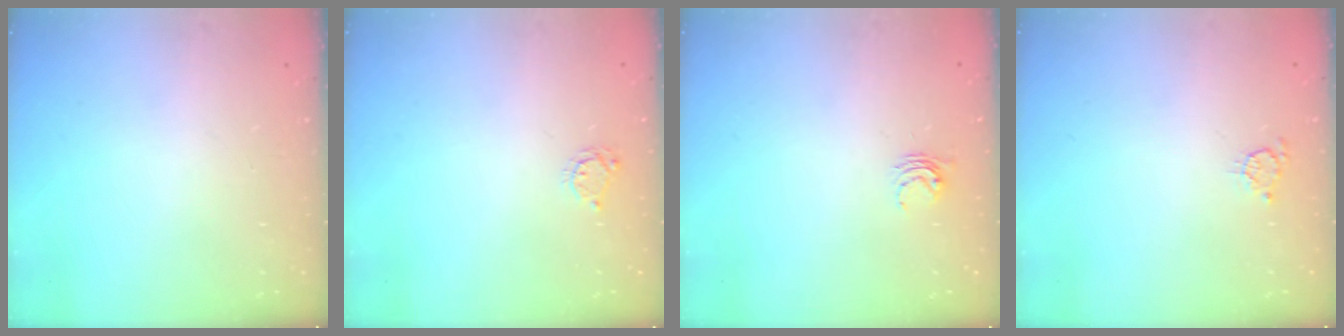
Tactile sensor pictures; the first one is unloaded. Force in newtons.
{"total": 4.0, "press": 4.0, "slide": 0.4}
{"total": 3.7, "press": 3.6, "slide": 0.3}
{"total": 3.6, "press": 3.6, "slide": 0.4}